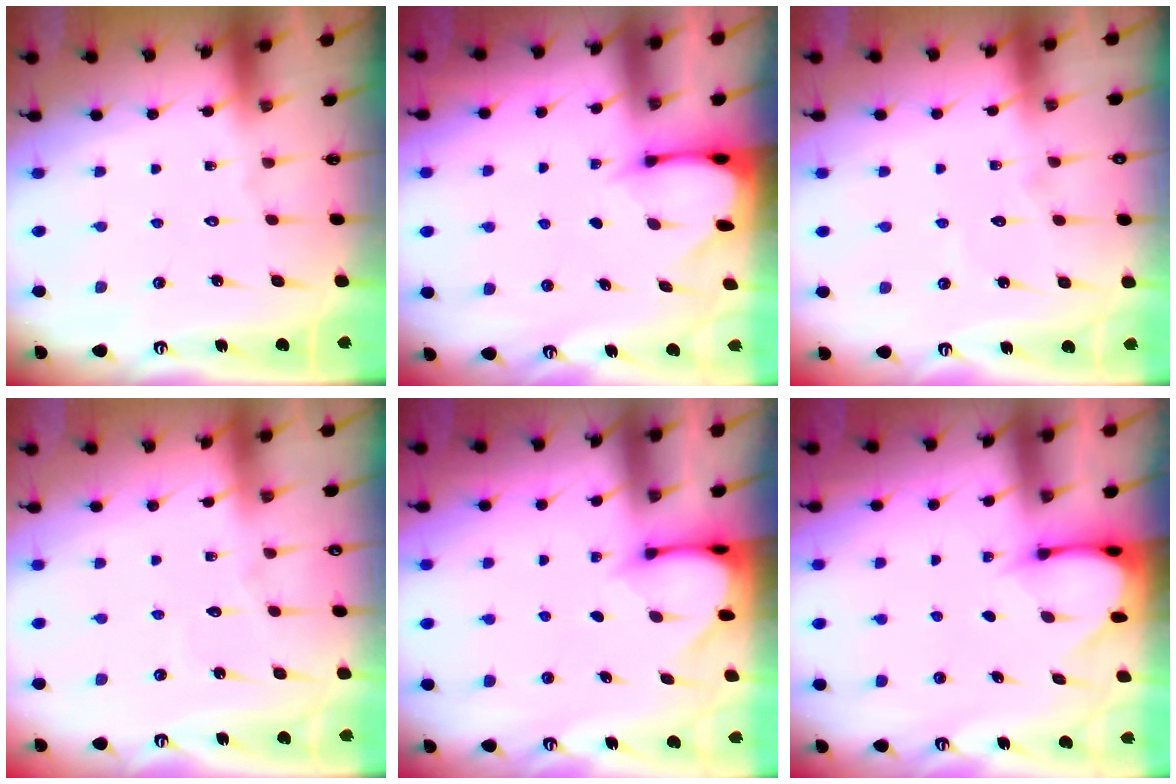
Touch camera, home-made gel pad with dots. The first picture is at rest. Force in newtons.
{"total": 2.6, "press": 2.5, "slide": 0.3}
{"total": 4.5, "press": 4.5, "slide": 0.4}
{"total": 4.4, "press": 4.3, "slide": 0.4}
{"total": 2.9, "press": 2.9, "slide": 0.3}
{"total": 3.0, "press": 3.0, "slide": 0.2}